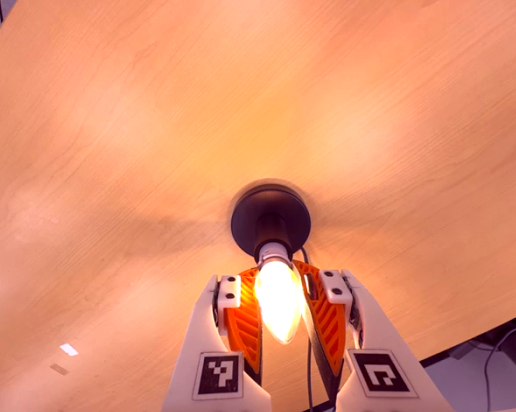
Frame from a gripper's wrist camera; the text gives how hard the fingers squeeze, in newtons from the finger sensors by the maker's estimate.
{"total": 21.7, "left": 20.6, "right": 22.9}